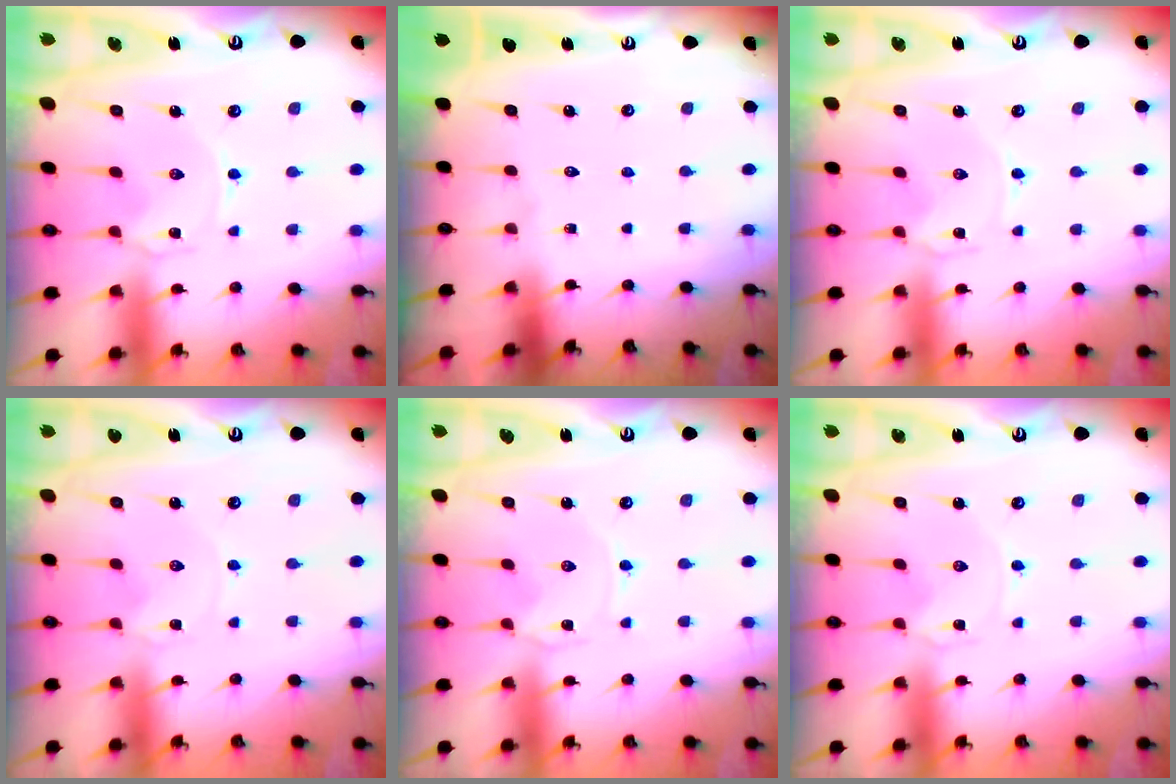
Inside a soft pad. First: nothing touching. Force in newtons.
{"total": 0.0}
{"total": 0.0}
{"total": 0.8, "press": 0.8, "slide": 0.1}
{"total": 0.0}
{"total": 0.0}